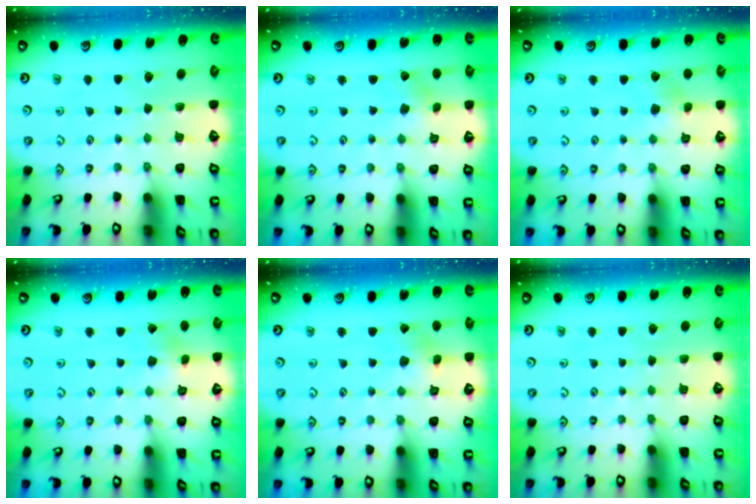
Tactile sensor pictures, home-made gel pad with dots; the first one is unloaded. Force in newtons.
{"total": 0.6, "press": 0.6, "slide": 0.1}
{"total": 5.0, "press": 5.0, "slide": 0.4}
{"total": 2.2, "press": 2.2, "slide": 0.2}
{"total": 1.9, "press": 1.9, "slide": 0.1}
{"total": 0.0}